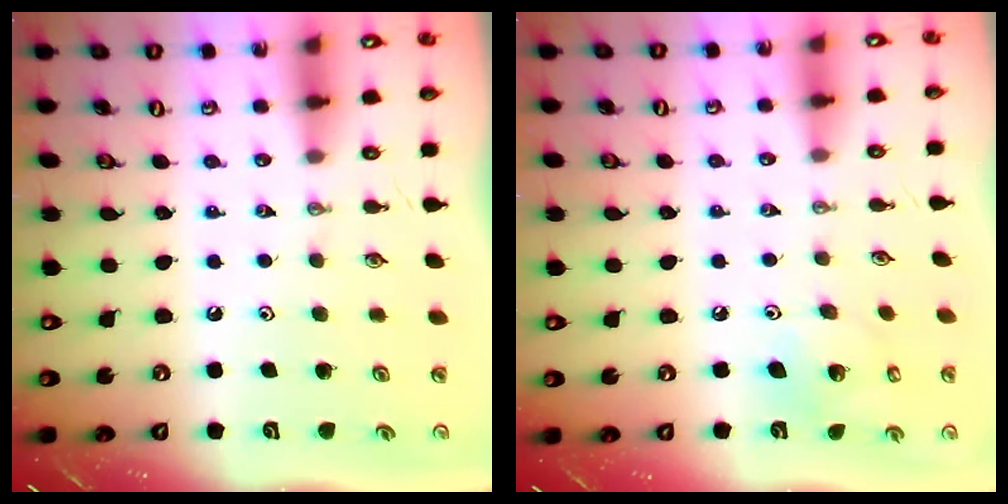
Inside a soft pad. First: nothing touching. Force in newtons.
{"total": 7.9, "press": 7.9, "slide": 0.1}